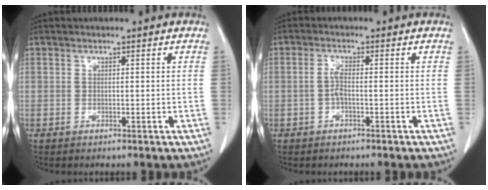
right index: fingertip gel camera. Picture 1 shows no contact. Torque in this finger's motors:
{"motor_torque": [0.46, -0.23, 0.19, 0.05]}